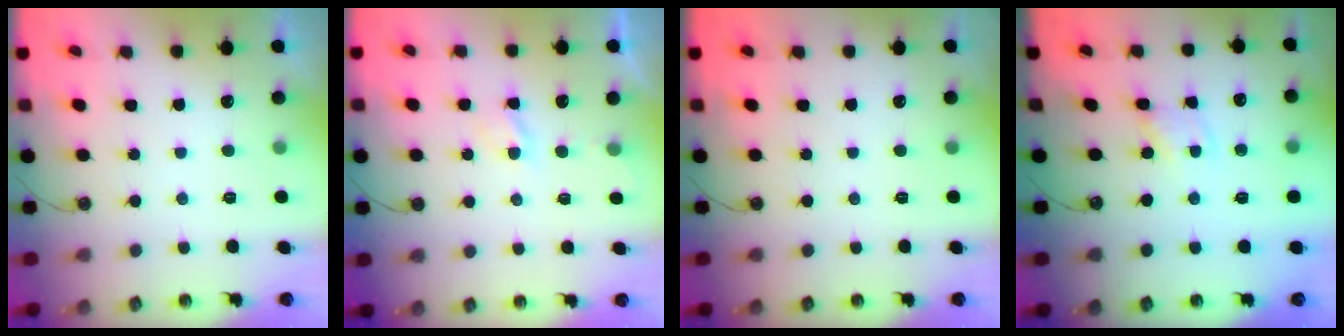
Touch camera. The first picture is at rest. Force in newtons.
{"total": 2.8, "press": 2.7, "slide": 0.4}
{"total": 0.0}
{"total": 1.2, "press": 1.2, "slide": 0.1}